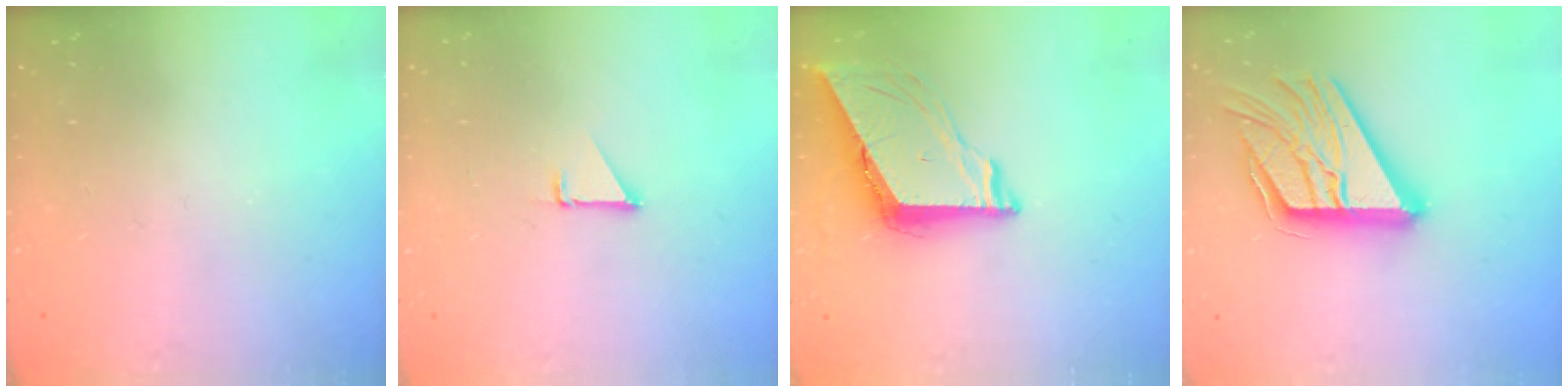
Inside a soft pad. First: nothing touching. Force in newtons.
{"total": 1.4, "press": 1.3, "slide": 0.1}
{"total": 8.4, "press": 8.4, "slide": 0.9}
{"total": 21.6, "press": 21.5, "slide": 2.3}